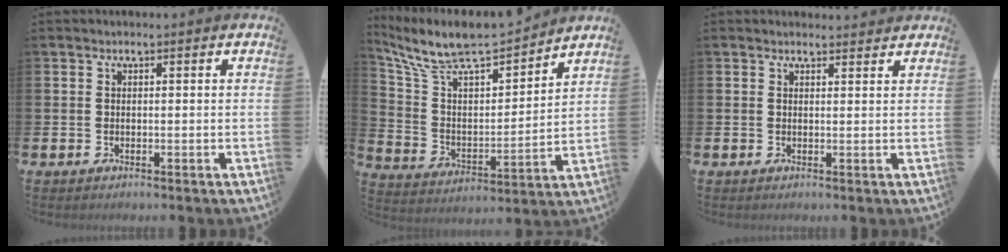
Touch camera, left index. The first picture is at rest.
{"total": 10.1, "force": [9.3, 2.0, 3.3], "torque": [-0.117, -0.066, 0.160]}
{"total": 1.5, "force": [1.4, 0.3, 0.0], "torque": [0.005, -0.004, 0.025]}